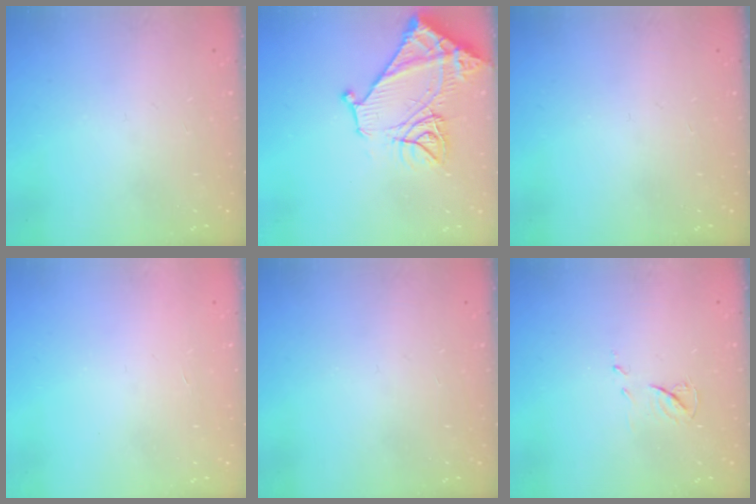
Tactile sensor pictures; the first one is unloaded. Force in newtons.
{"total": 15.8, "press": 15.7, "slide": 1.5}
{"total": 0.0}
{"total": 1.6, "press": 1.6, "slide": 0.1}
{"total": 0.0}
{"total": 5.8, "press": 5.8, "slide": 0.5}